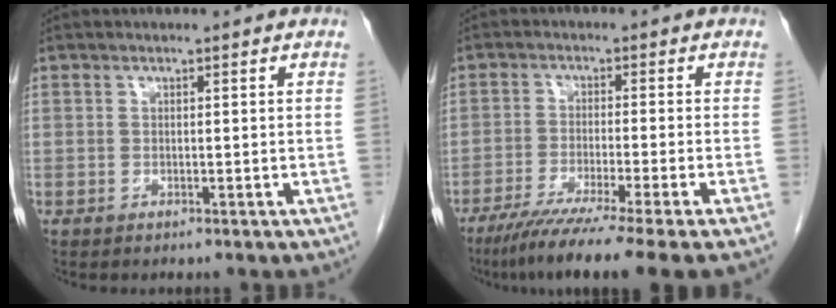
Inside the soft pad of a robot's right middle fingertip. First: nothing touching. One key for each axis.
{"total": 13.2, "fx": -10.1, "fy": -1.9, "fz": 8.3, "tx": -0.120, "ty": -0.048, "tz": -0.157}